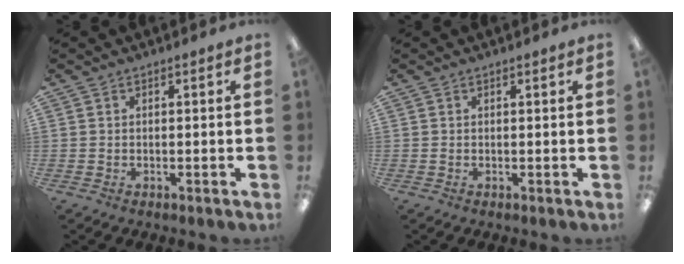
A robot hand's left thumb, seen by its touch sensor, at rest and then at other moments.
{"total": 0.5, "force": [0.2, 0.1, 0.5], "torque": [-0.010, 0.000, 0.004]}